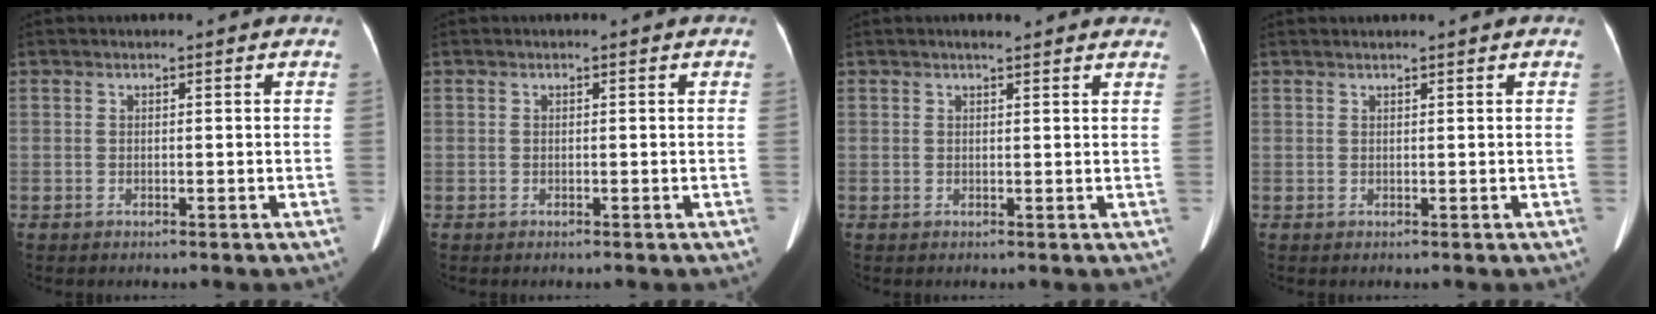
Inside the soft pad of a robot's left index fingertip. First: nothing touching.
{"total": 0.0}
{"total": 4.8, "force": [4.2, 1.0, 2.1], "torque": [-0.022, 0.018, 0.043]}
{"total": 1.7, "force": [1.6, -0.1, 0.6], "torque": [-0.008, 0.018, 0.027]}